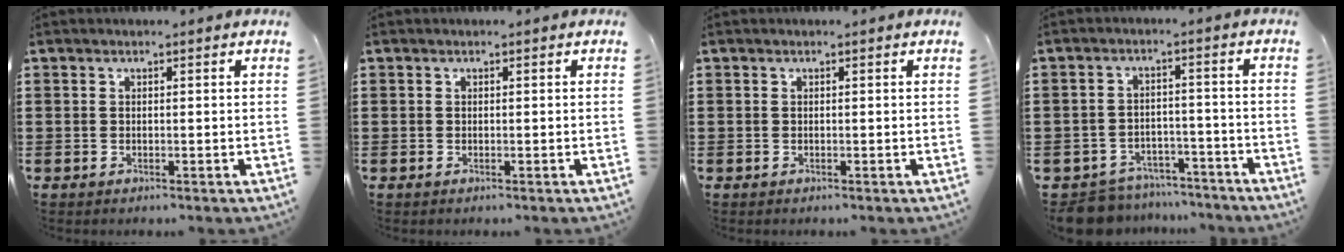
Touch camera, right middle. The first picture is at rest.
{"total": 0.0}
{"total": 0.0}
{"total": 6.6, "force": [-6.5, 1.3, 0.6], "torque": [-0.018, 0.016, -0.129]}